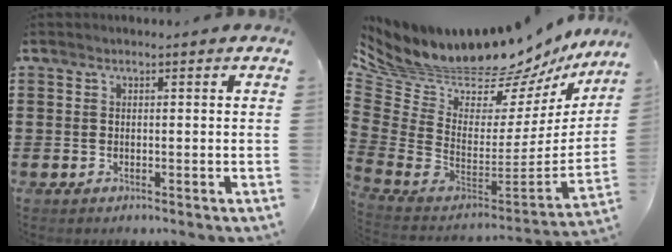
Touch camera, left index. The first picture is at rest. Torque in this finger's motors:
{"motor_torque": [1.10, -1.04, 0.67, 0.10]}